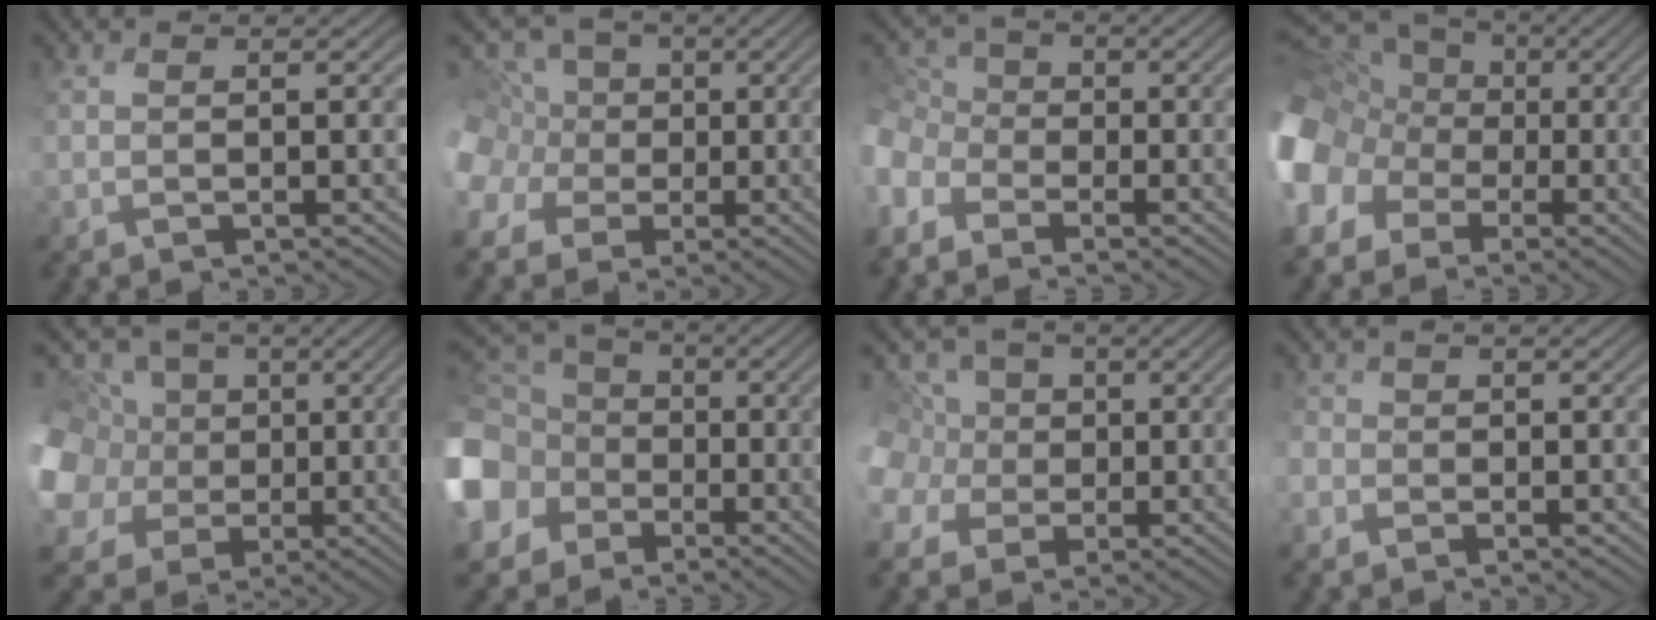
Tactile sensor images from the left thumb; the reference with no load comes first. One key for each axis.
{"total": 7.1, "fx": -1.1, "fy": 6.8, "fz": 1.4, "tx": -0.086, "ty": 0.015, "tz": -0.032}
{"total": 7.2, "fx": -4.9, "fy": 4.9, "fz": 1.7, "tx": -0.066, "ty": -0.016, "tz": -0.081}
{"total": 14.0, "fx": -2.8, "fy": 12.3, "fz": 6.0, "tx": -0.224, "ty": -0.011, "tz": -0.065}
{"total": 12.4, "fx": 0.2, "fy": 11.6, "fz": 4.4, "tx": -0.196, "ty": 0.019, "tz": -0.008}
{"total": 11.9, "fx": -3.7, "fy": 10.6, "fz": 3.9, "tx": -0.176, "ty": -0.031, "tz": -0.077}
{"total": 6.3, "fx": -0.5, "fy": 6.2, "fz": 0.8, "tx": -0.063, "ty": 0.019, "tz": -0.030}
{"total": 2.3, "fx": -1.8, "fy": 1.1, "fz": -1.0, "tx": 0.005, "ty": -0.007, "tz": -0.024}